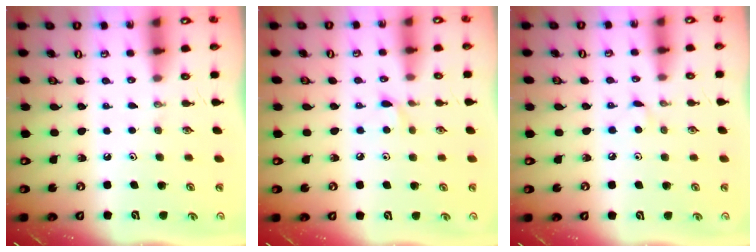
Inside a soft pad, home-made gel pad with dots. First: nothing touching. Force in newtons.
{"total": 5.7, "press": 5.7, "slide": 0.7}
{"total": 3.9, "press": 3.9, "slide": 0.5}